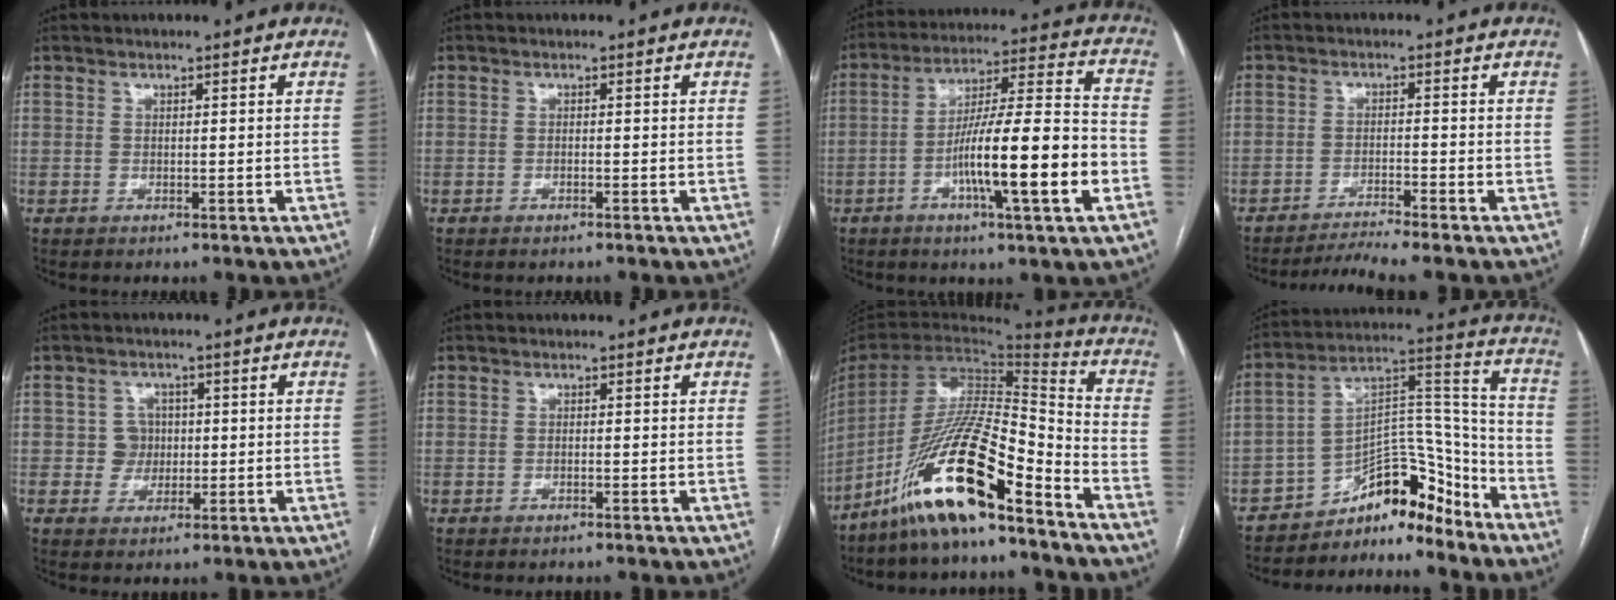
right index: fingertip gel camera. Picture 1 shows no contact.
{"total": 0.6, "force": [-0.5, 0.1, 0.3], "torque": [-0.008, 0.000, -0.006]}
{"total": 17.0, "force": [-5.2, 0.8, 16.1], "torque": [-0.270, 0.004, -0.084]}
{"total": 4.3, "force": [-3.8, -1.7, 1.0], "torque": [-0.024, -0.015, -0.070]}
{"total": 3.4, "force": [0.2, 3.4, 0.5], "torque": [0.003, 0.011, 0.005]}
{"total": 0.0}
{"total": 18.8, "force": [-12.7, 2.7, 13.5], "torque": [-0.283, -0.015, -0.236]}
{"total": 11.6, "force": [-10.0, 4.1, 4.3], "torque": [-0.055, 0.069, -0.165]}